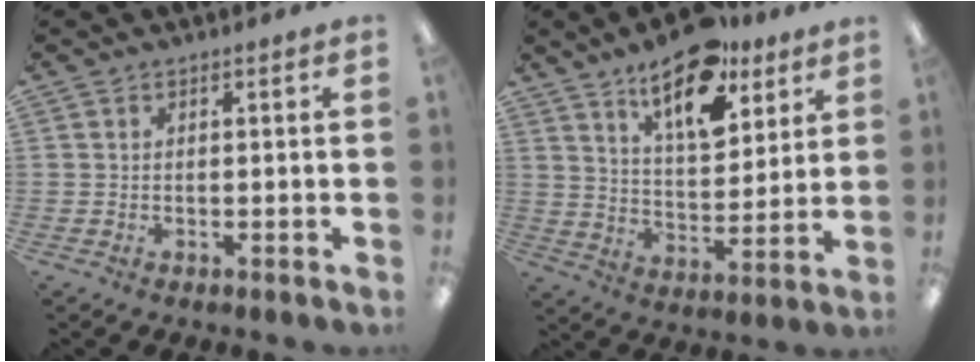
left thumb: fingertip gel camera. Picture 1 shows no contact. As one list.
[{"total": 16.2, "force": [11.1, 7.2, 9.3], "torque": [-0.137, -0.060, 0.189]}]